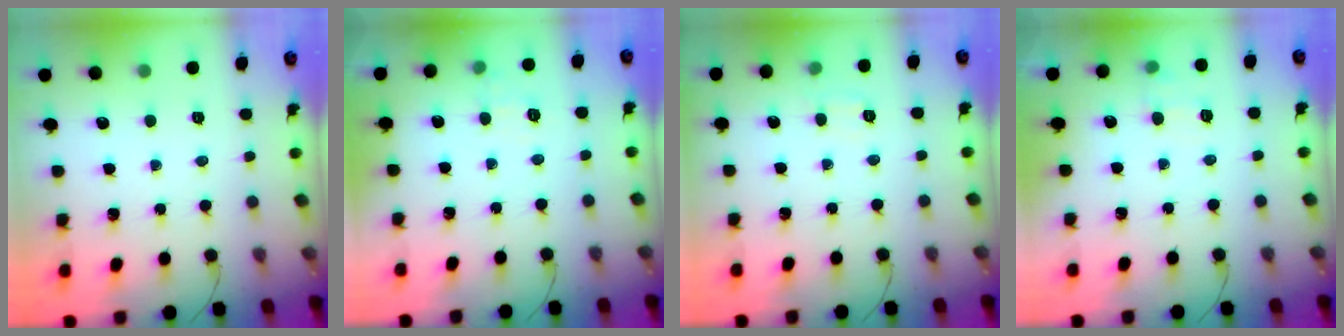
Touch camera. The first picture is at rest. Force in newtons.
{"total": 7.0, "press": 6.9, "slide": 1.5}
{"total": 6.3, "press": 6.2, "slide": 1.1}
{"total": 8.8, "press": 8.6, "slide": 1.7}